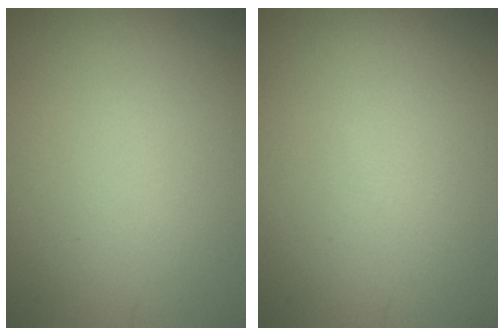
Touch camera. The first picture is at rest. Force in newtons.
{"total": 0.0}